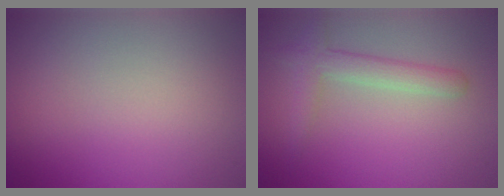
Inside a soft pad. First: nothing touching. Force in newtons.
{"total": 2.6, "press": 2.6, "slide": 0.2}